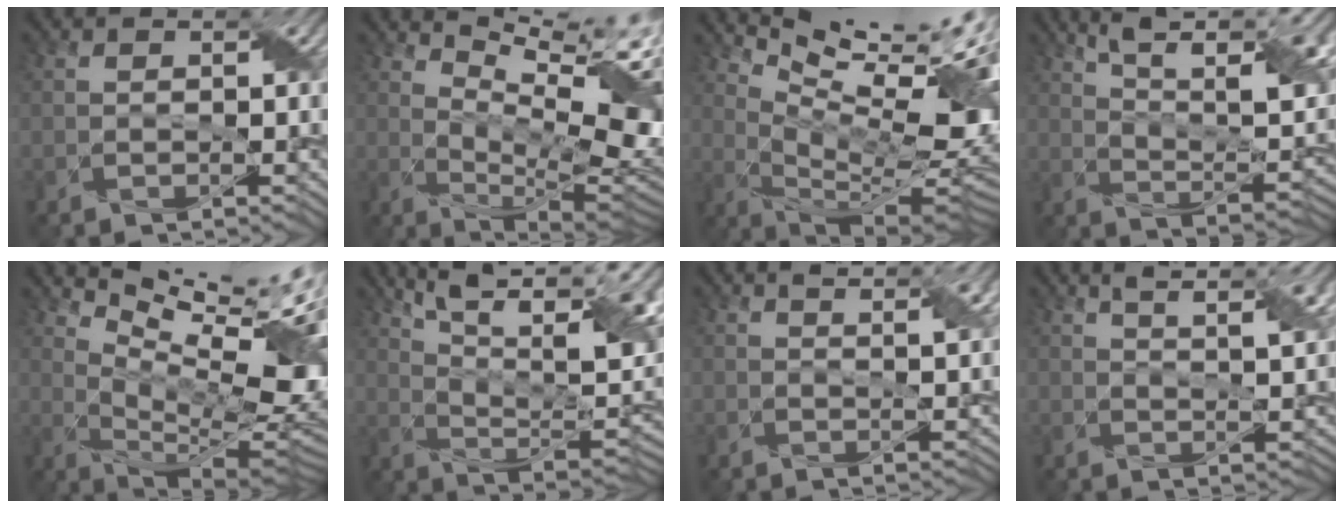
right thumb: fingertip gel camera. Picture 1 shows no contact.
{"total": 13.5, "force": [6.2, 3.5, 11.5], "torque": [-0.204, 0.004, 0.103]}
{"total": 17.1, "force": [9.1, 4.3, 13.9], "torque": [-0.200, 0.011, 0.140]}
{"total": 15.2, "force": [8.5, 4.4, 11.8], "torque": [-0.196, 0.020, 0.129]}
{"total": 15.6, "force": [8.9, 3.7, 12.2], "torque": [-0.203, 0.000, 0.136]}
{"total": 16.0, "force": [7.8, 5.0, 13.0], "torque": [-0.212, 0.019, 0.126]}
{"total": 4.5, "force": [3.2, 1.2, 2.9], "torque": [-0.035, 0.005, 0.033]}
{"total": 9.3, "force": [6.4, 2.3, 6.4], "torque": [-0.093, 0.024, 0.070]}